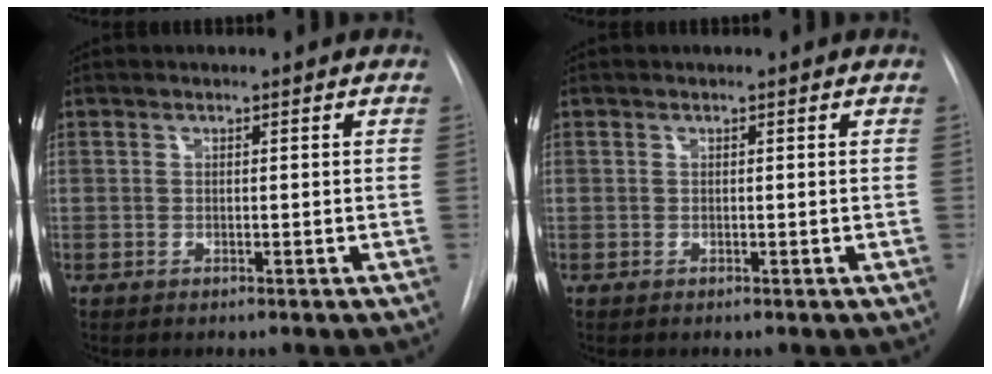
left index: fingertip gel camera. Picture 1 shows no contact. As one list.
[{"total": 0.0}]